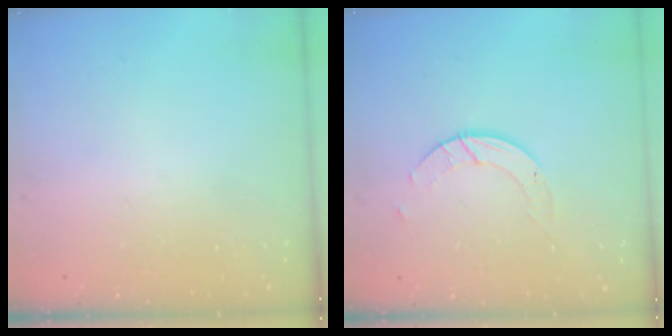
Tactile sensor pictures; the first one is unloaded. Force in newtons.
{"total": 3.0, "press": 3.0, "slide": 0.3}